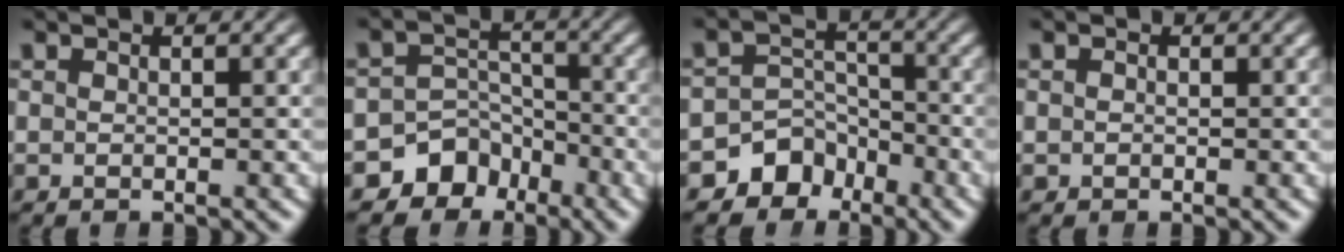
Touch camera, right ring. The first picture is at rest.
{"total": 8.3, "force": [-4.4, 6.7, 2.4], "torque": [-0.032, -0.022, -0.076]}
{"total": 7.3, "force": [-4.1, 5.6, 2.0], "torque": [-0.024, -0.016, -0.073]}
{"total": 0.6, "force": [-0.2, 0.5, 0.2], "torque": [-0.004, -0.007, 0.003]}